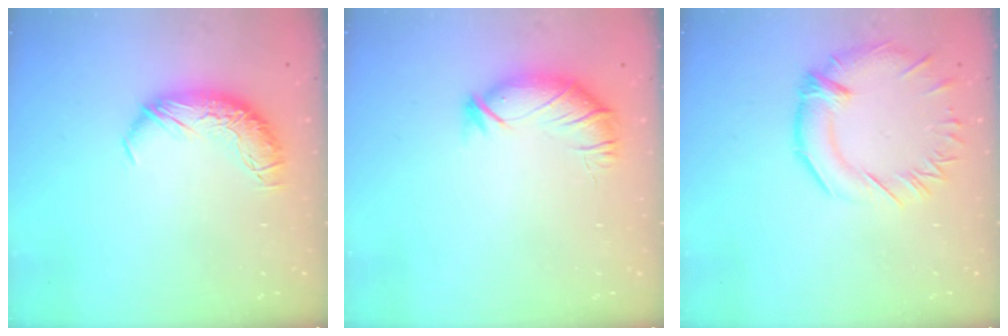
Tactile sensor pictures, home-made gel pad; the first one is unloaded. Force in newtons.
{"total": 3.0, "press": 2.4, "slide": 1.9}
{"total": 2.6, "press": 2.1, "slide": 1.5}